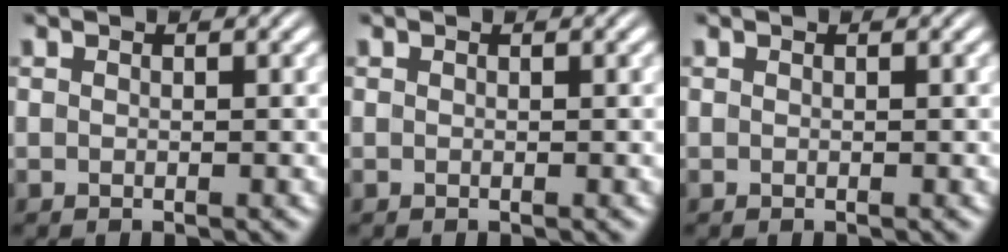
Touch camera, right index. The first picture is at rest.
{"total": 0.0}
{"total": 0.0}